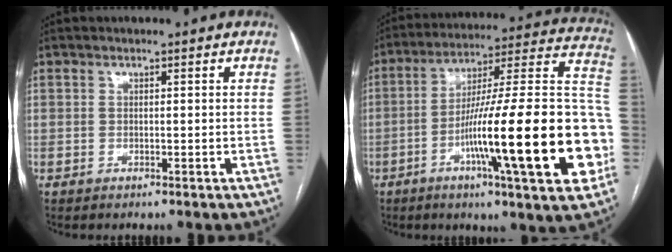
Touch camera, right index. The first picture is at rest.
{"total": 28.4, "force": [-7.6, 1.9, 27.3], "torque": [-0.336, 0.001, -0.125]}